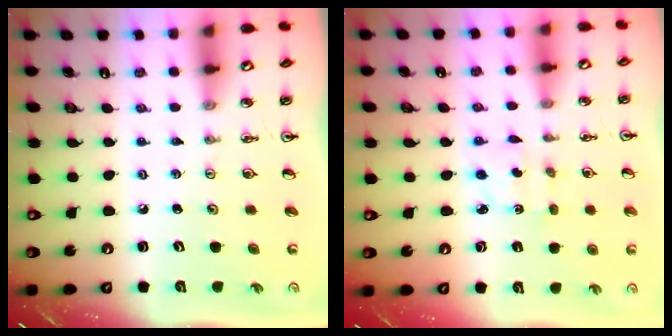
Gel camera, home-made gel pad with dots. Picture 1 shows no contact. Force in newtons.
{"total": 2.1, "press": 2.0, "slide": 0.7}